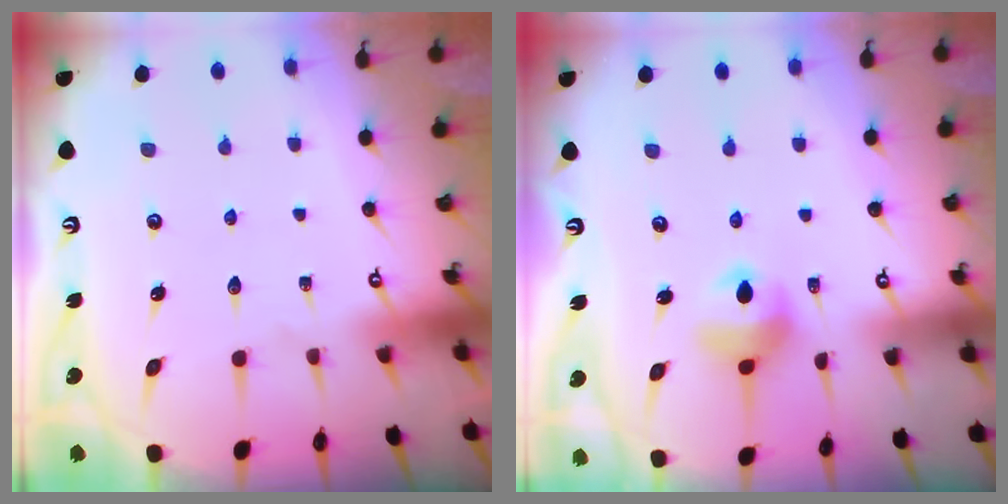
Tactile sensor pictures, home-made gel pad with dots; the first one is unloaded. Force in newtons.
{"total": 10.0, "press": 9.4, "slide": 3.4}